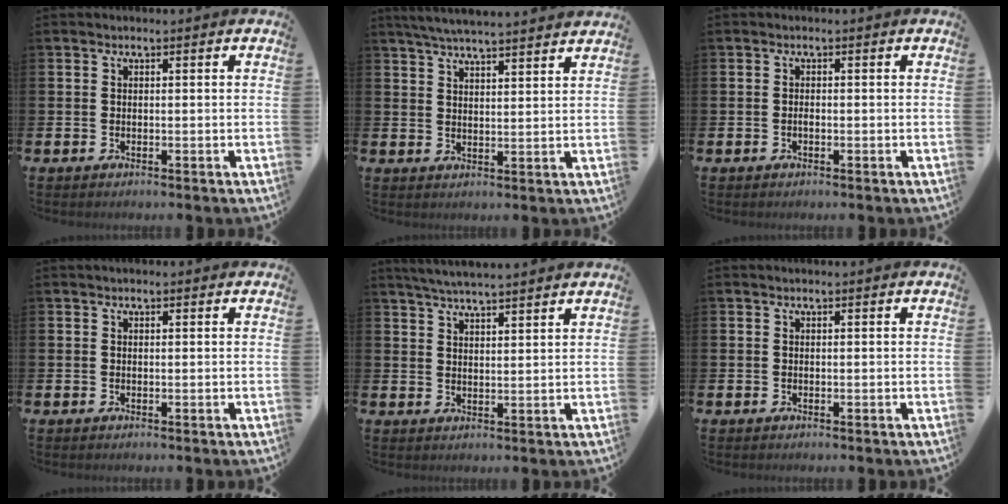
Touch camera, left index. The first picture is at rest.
{"total": 5.2, "force": [5.1, -0.2, 1.1], "torque": [-0.041, -0.020, 0.092]}
{"total": 0.6, "force": [-0.2, 0.2, 0.5], "torque": [-0.013, 0.001, -0.004]}
{"total": 0.6, "force": [0.6, 0.2, 0.3], "torque": [0.004, 0.000, 0.008]}
{"total": 4.8, "force": [4.7, -0.3, 0.9], "torque": [-0.037, -0.015, 0.086]}
{"total": 0.0}